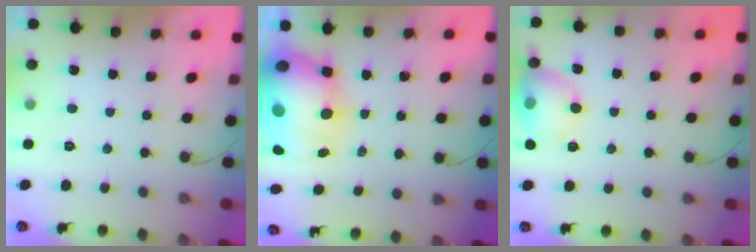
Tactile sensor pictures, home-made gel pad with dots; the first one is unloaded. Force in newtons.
{"total": 23.8, "press": 23.1, "slide": 5.7}
{"total": 11.7, "press": 11.5, "slide": 1.9}